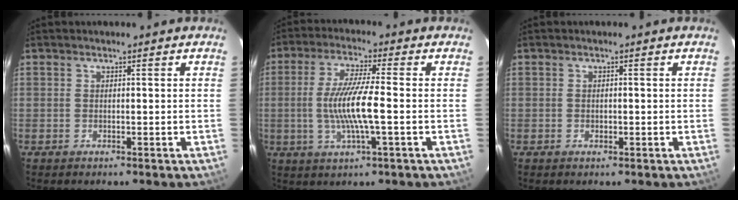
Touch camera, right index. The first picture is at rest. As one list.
[{"total": 9.8, "force": [-1.5, 0.4, 9.7], "torque": [-0.187, -0.007, -0.029]}, {"total": 0.7, "force": [-0.3, 0.6, 0.3], "torque": [-0.003, -0.001, -0.004]}]